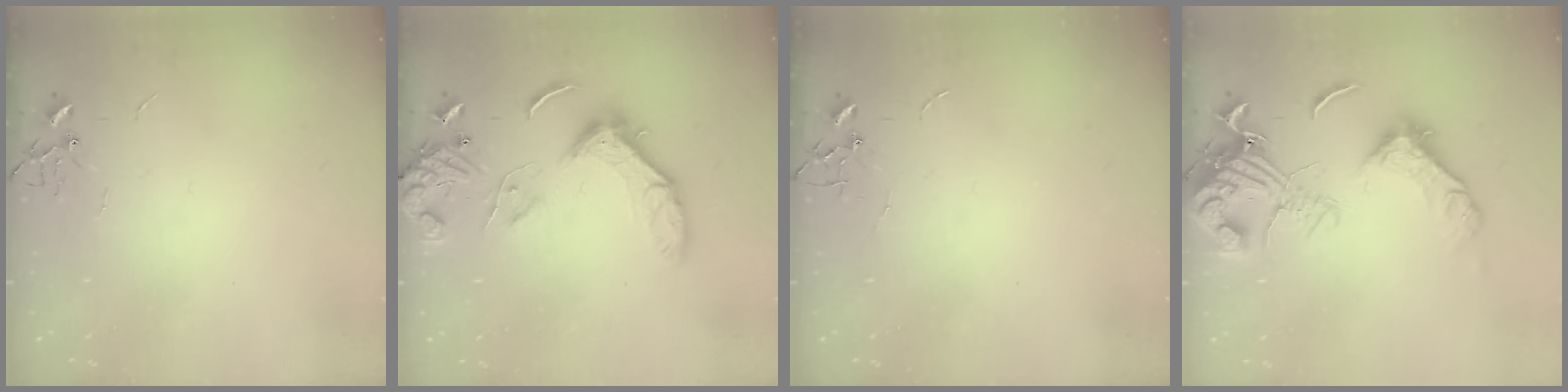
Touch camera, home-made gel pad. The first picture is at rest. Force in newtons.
{"total": 13.5, "press": 13.4, "slide": 1.7}
{"total": 0.0}
{"total": 18.8, "press": 18.7, "slide": 2.3}